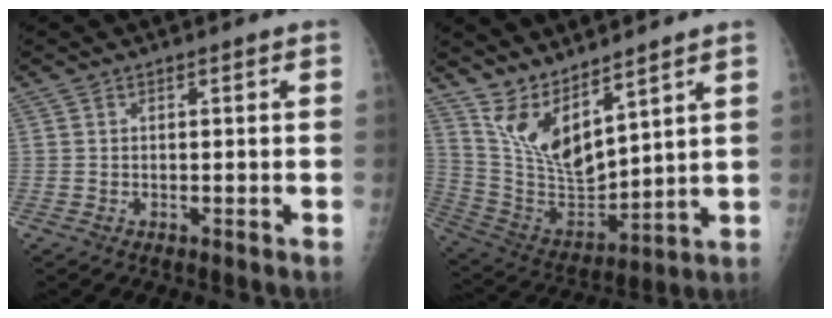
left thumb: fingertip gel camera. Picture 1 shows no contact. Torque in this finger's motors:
{"motor_torque": [1.28, -0.18, 0.91, -0.92, 0.16]}